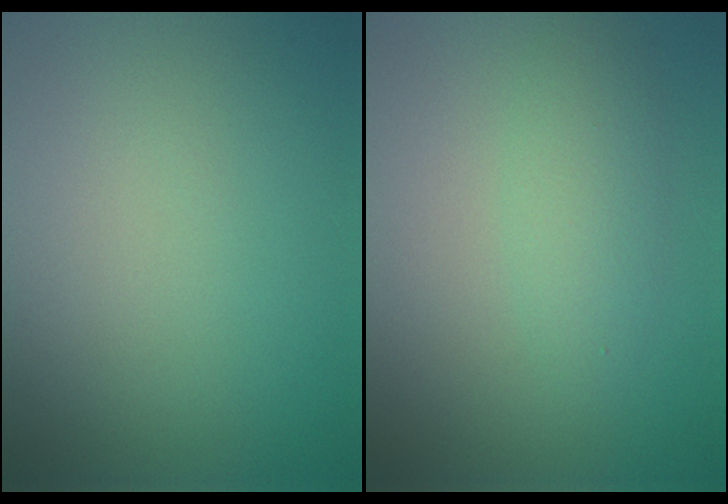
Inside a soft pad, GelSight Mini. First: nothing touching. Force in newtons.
{"total": 2.3, "press": 2.3, "slide": 0.1}